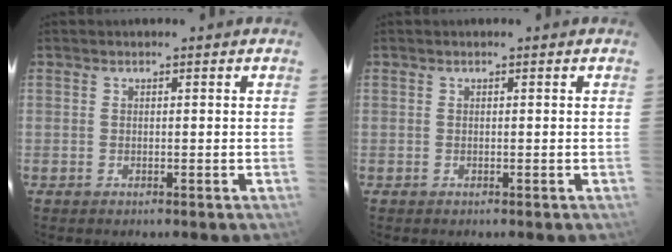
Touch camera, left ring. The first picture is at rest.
{"total": 0.0}